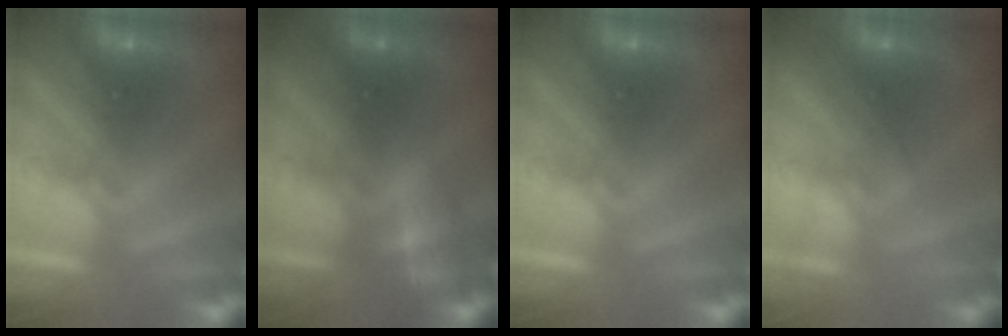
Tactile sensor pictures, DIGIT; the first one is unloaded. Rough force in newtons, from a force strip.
{"total": 2.3}
{"total": 0.0}
{"total": 2.1}